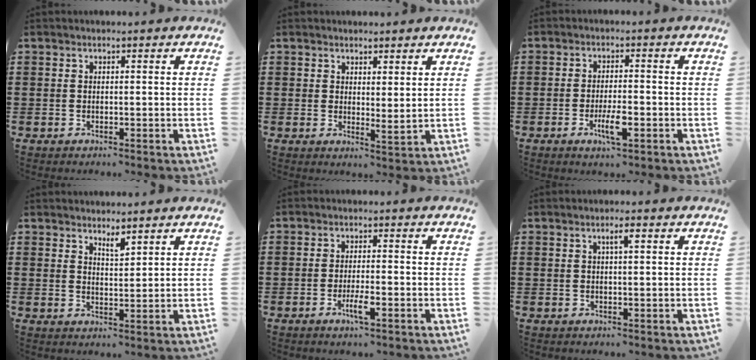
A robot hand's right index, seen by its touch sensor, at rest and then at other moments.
{"total": 2.0, "force": [1.9, 0.5, 0.3], "torque": [-0.005, 0.000, 0.035]}
{"total": 5.0, "force": [-1.9, 1.3, 4.4], "torque": [-0.085, -0.004, -0.035]}
{"total": 2.3, "force": [2.1, 0.5, 0.9], "torque": [-0.013, -0.002, 0.037]}
{"total": 3.5, "force": [-1.5, 0.4, 3.1], "torque": [-0.058, -0.006, -0.028]}
{"total": 1.8, "force": [0.7, 0.3, 1.7], "torque": [-0.033, 0.005, 0.009]}